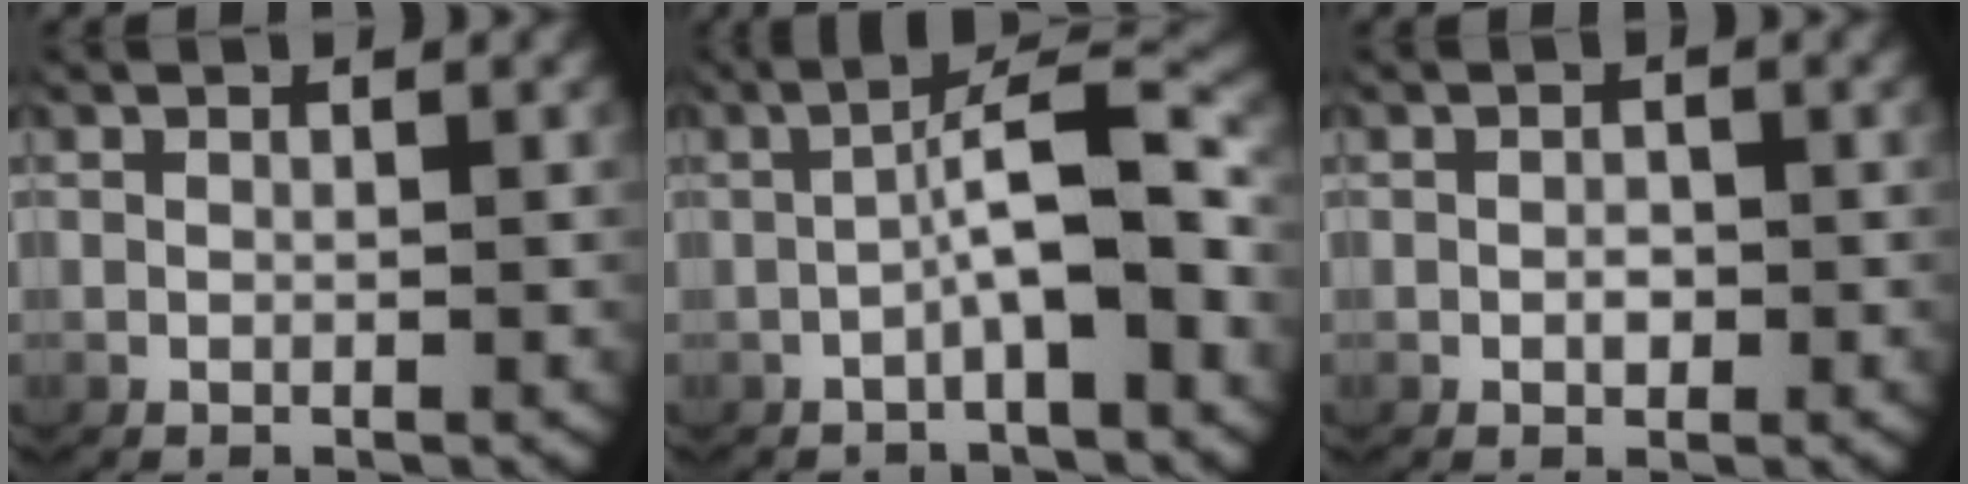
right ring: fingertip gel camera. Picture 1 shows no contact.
{"total": 5.8, "force": [-1.2, 1.6, 5.5], "torque": [-0.069, 0.013, -0.024]}
{"total": 1.1, "force": [-0.4, 0.7, 0.7], "torque": [-0.018, -0.006, -0.003]}